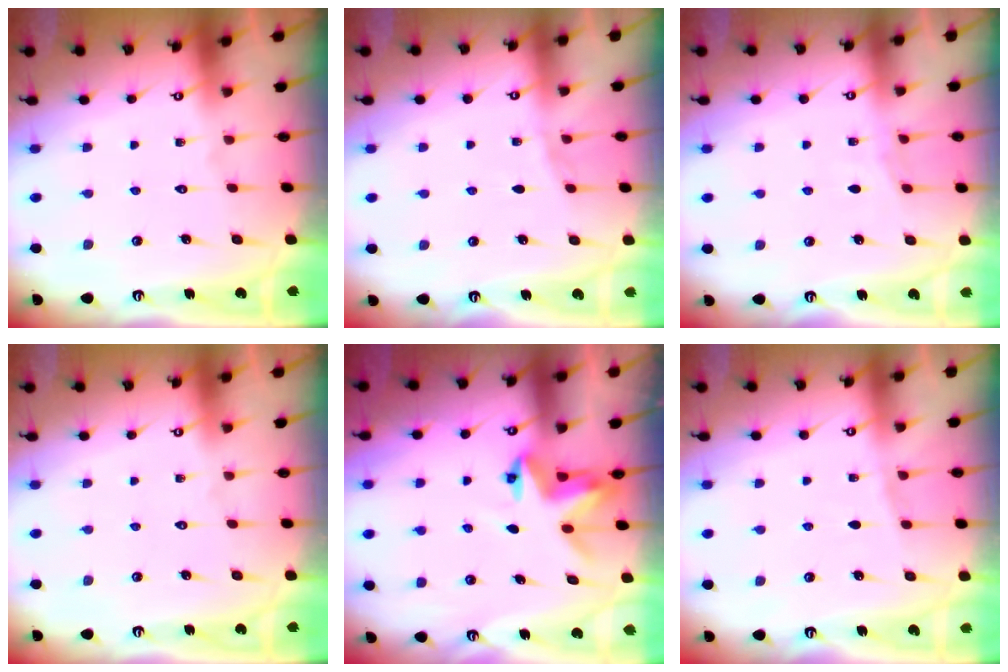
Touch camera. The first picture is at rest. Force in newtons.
{"total": 5.0, "press": 4.2, "slide": 2.7}
{"total": 3.2, "press": 3.1, "slide": 0.4}
{"total": 0.0}
{"total": 4.0, "press": 4.0, "slide": 0.5}
{"total": 3.9, "press": 3.8, "slide": 0.6}